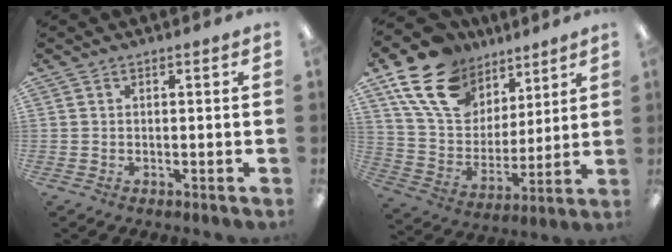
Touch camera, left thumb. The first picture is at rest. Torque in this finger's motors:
{"motor_torque": [0.57, 0.40, 1.56, -1.19, 0.15]}